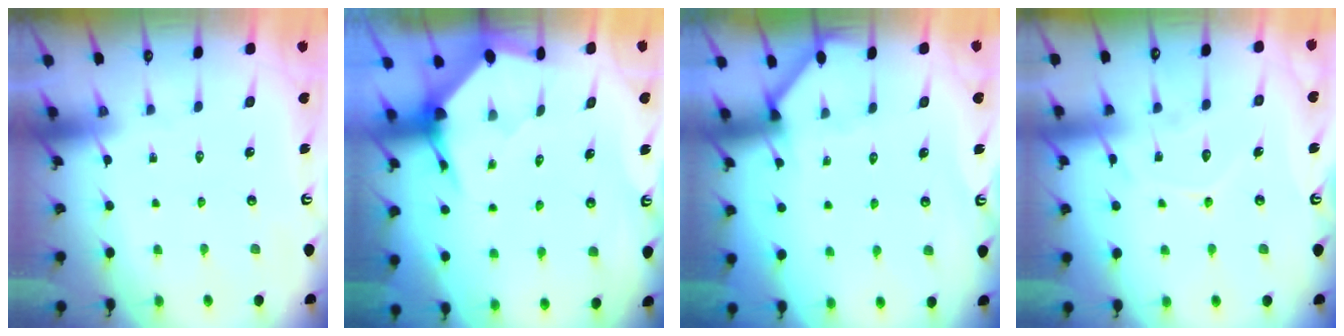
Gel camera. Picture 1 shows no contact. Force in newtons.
{"total": 3.5, "press": 3.5, "slide": 0.4}
{"total": 2.2, "press": 2.2, "slide": 0.3}
{"total": 8.8, "press": 8.8, "slide": 0.9}